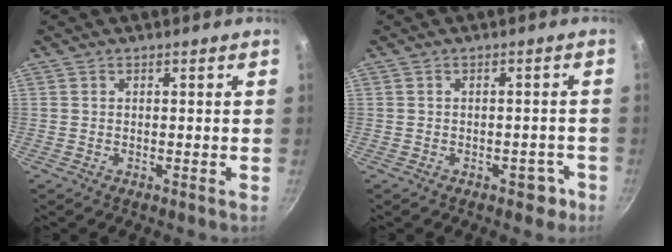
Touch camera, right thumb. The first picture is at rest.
{"total": 3.2, "force": [-1.8, 2.1, 1.5], "torque": [-0.001, 0.020, -0.019]}